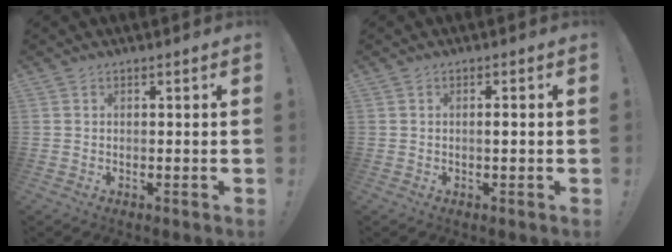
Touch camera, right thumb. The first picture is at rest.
{"total": 1.2, "force": [-0.2, 0.1, 1.2], "torque": [-0.013, -0.002, -0.007]}